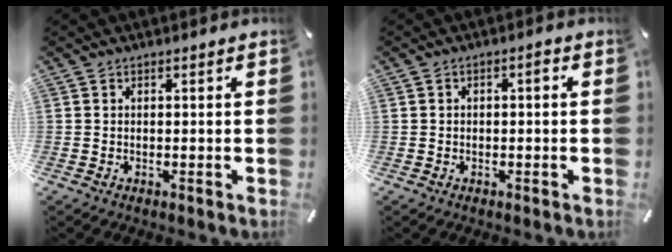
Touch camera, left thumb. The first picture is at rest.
{"total": 1.8, "force": [-0.4, 0.9, 1.5], "torque": [-0.028, 0.008, -0.009]}